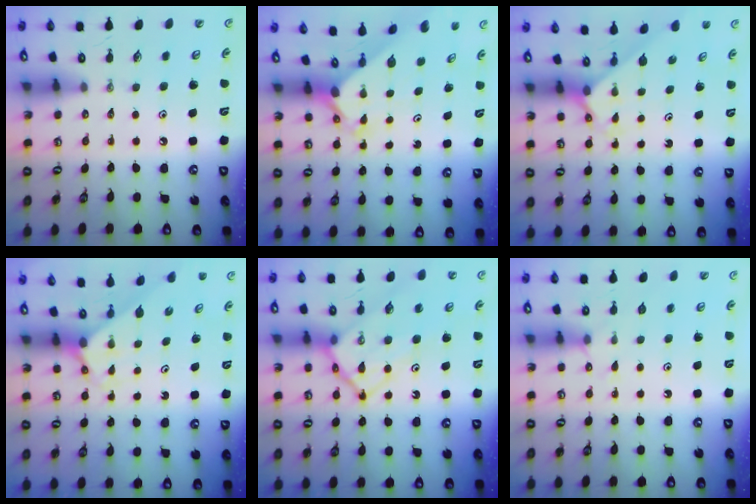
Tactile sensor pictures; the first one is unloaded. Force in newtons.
{"total": 2.3, "press": 2.3, "slide": 0.1}
{"total": 2.3, "press": 2.3, "slide": 0.2}
{"total": 2.5, "press": 2.5, "slide": 0.2}
{"total": 14.9, "press": 14.9, "slide": 1.6}
{"total": 3.5, "press": 3.5, "slide": 0.6}